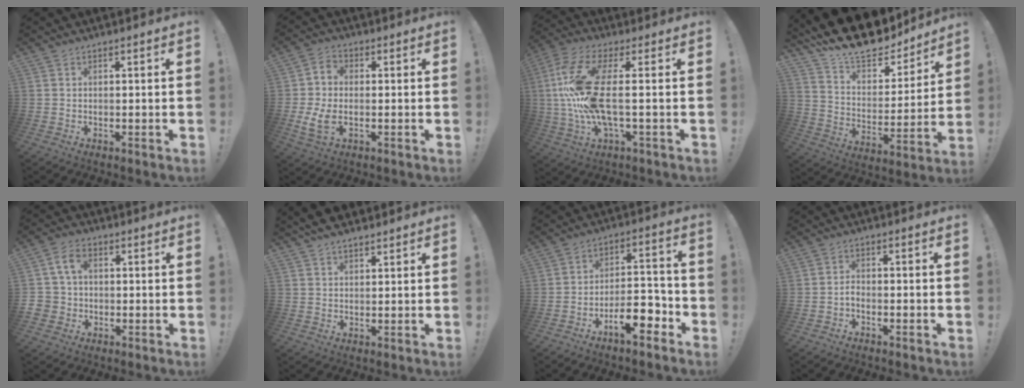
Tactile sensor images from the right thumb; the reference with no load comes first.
{"total": 7.6, "force": [-1.4, 4.5, 5.9], "torque": [-0.119, -0.008, -0.023]}
{"total": 18.0, "force": [0.7, 5.6, 17.1], "torque": [-0.358, -0.015, 0.008]}
{"total": 15.9, "force": [13.8, 5.1, 5.9], "torque": [-0.111, -0.110, 0.243]}
{"total": 7.1, "force": [1.4, 5.7, 4.1], "torque": [-0.091, 0.007, 0.030]}
{"total": 4.2, "force": [3.7, 1.4, 1.5], "torque": [-0.017, -0.021, 0.066]}
{"total": 12.0, "force": [-7.1, 4.6, 8.5], "torque": [-0.113, 0.048, -0.120]}
{"total": 2.3, "force": [-1.5, 0.6, 1.6], "torque": [-0.032, 0.003, -0.029]}